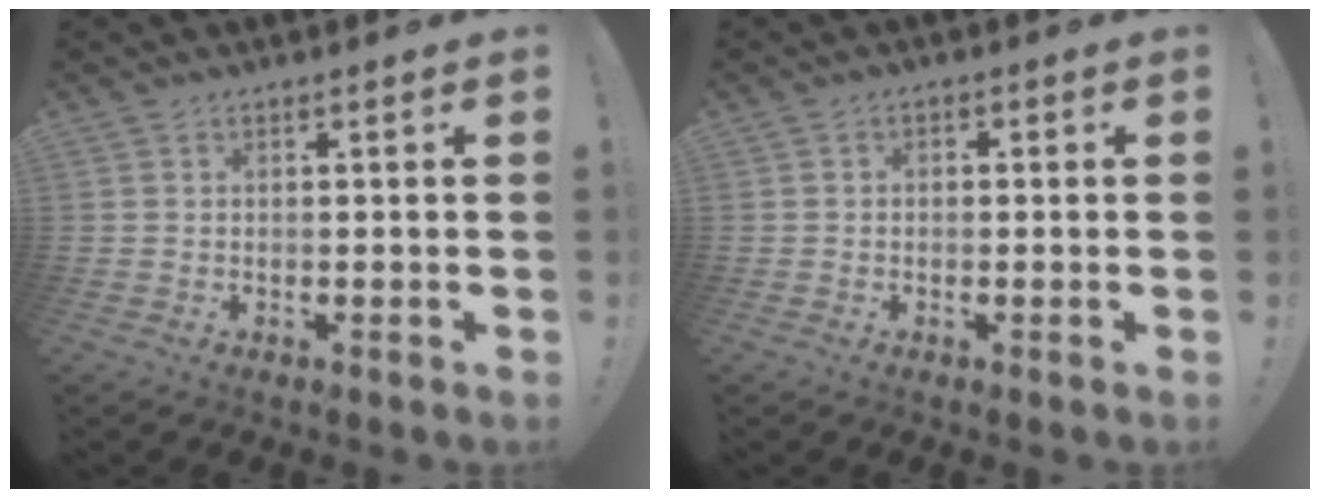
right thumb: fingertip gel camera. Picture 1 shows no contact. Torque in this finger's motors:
{"motor_torque": [-0.44, -0.14, -0.25, 0.10, 0.08]}